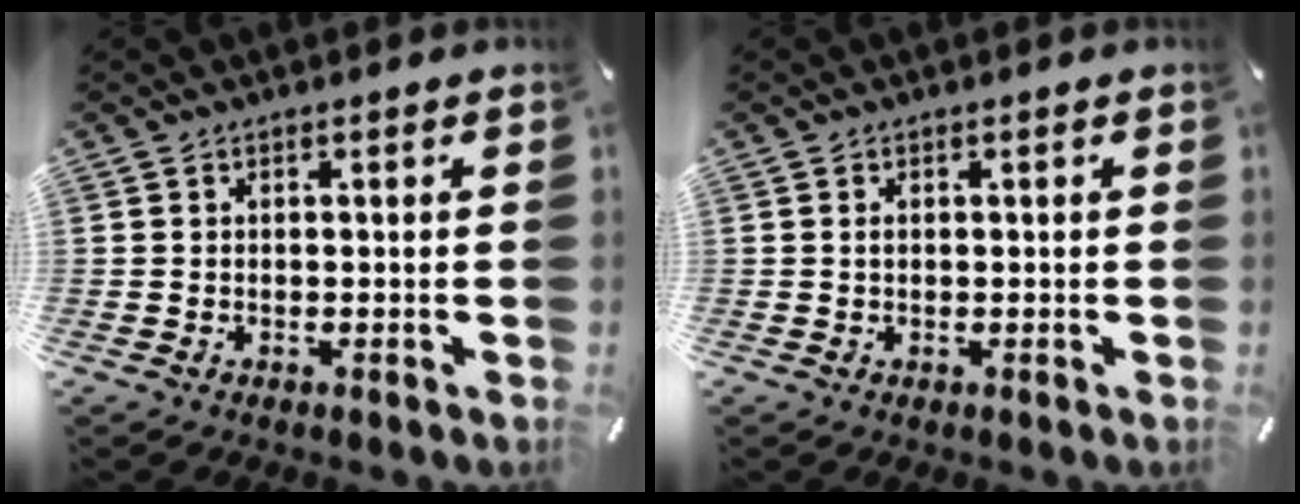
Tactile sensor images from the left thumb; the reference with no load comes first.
{"total": 0.6, "force": [0.1, 0.2, 0.5], "torque": [-0.011, -0.002, 0.001]}